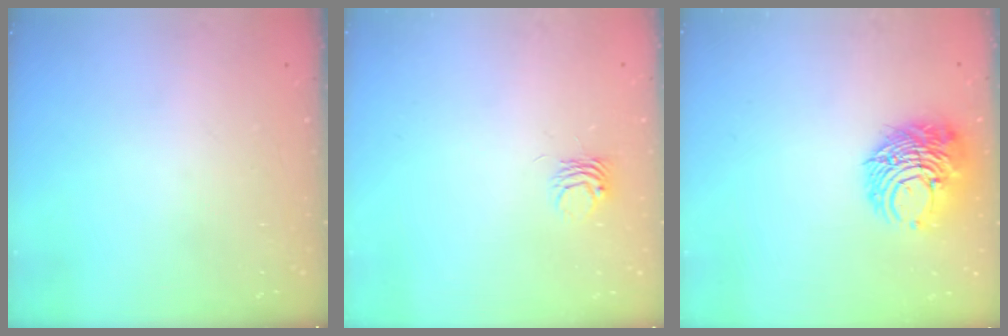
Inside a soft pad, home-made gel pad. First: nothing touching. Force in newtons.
{"total": 4.0, "press": 4.0, "slide": 0.0}
{"total": 9.7, "press": 9.6, "slide": 1.5}